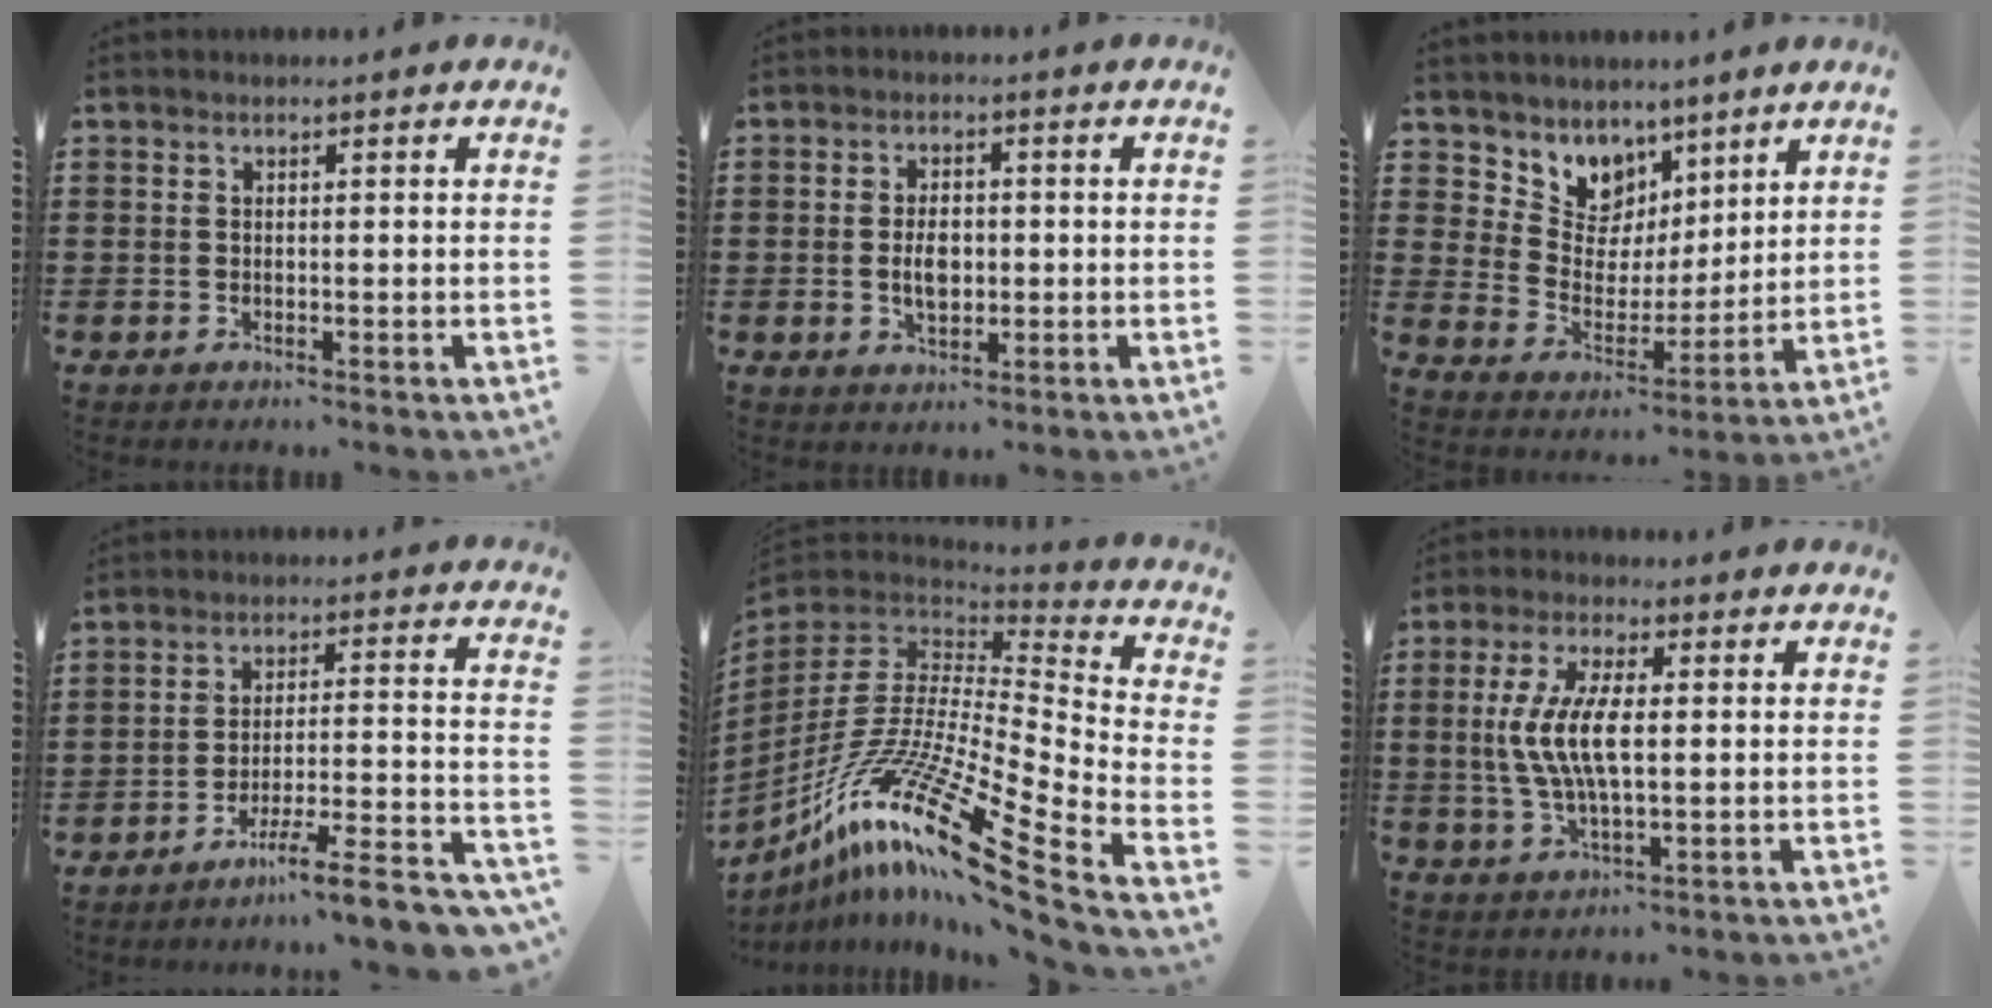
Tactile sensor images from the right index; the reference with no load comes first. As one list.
[{"total": 4.0, "force": [-0.3, 2.4, 3.2], "torque": [-0.053, 0.003, -0.007]}, {"total": 7.0, "force": [4.8, 5.1, -0.5], "torque": [-0.037, -0.056, 0.089]}, {"total": 7.4, "force": [-6.3, 0.2, 3.9], "torque": [-0.056, -0.005, -0.122]}, {"total": 19.8, "force": [-11.6, 4.4, 15.4], "torque": [-0.334, 0.014, -0.227]}, {"total": 9.0, "force": [0.4, 3.2, 8.4], "torque": [-0.189, -0.003, -0.003]}]